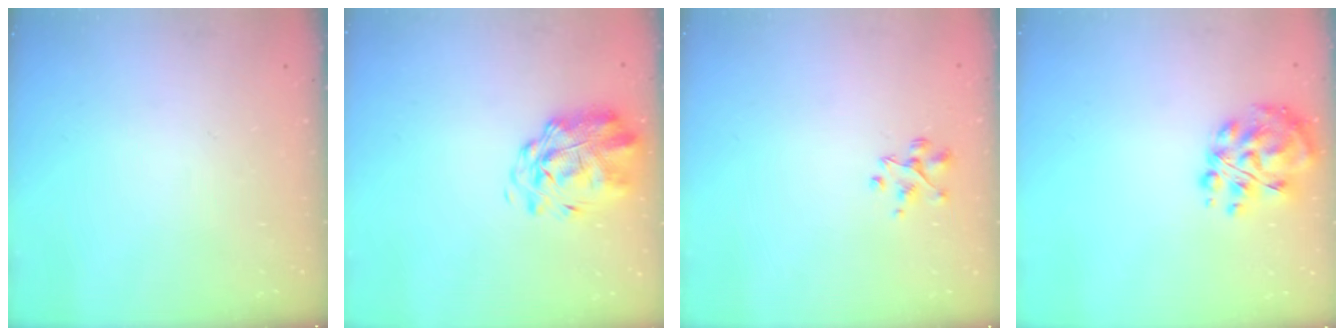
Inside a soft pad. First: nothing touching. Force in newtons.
{"total": 2.7, "press": 2.3, "slide": 1.5}
{"total": 2.6, "press": 2.6, "slide": 0.5}
{"total": 11.3, "press": 11.0, "slide": 2.4}